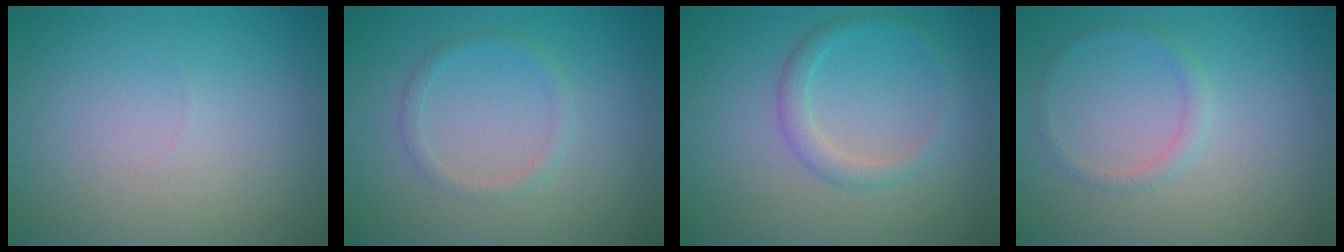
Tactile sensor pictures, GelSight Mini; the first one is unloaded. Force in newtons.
{"total": 1.2, "press": 1.2, "slide": 0.1}
{"total": 2.0, "press": 2.0, "slide": 0.2}
{"total": 1.0, "press": 1.0, "slide": 0.1}